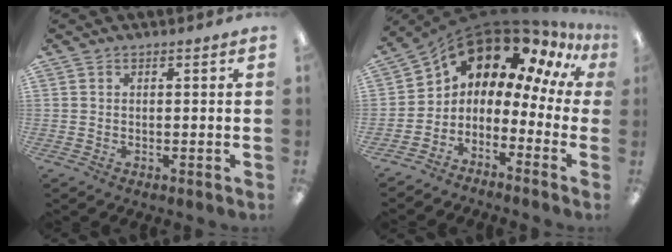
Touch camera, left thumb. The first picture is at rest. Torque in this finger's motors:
{"motor_torque": [-0.63, 2.02, 1.09, 1.11, 0.10]}